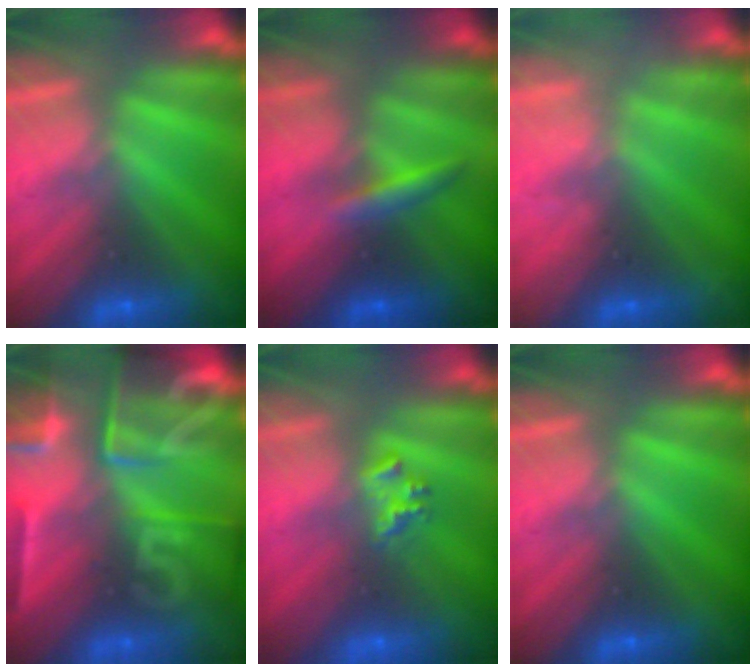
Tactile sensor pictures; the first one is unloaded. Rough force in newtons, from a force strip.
{"total": 2.8}
{"total": 2.3}
{"total": 9.0}
{"total": 2.1}
{"total": 0.0}